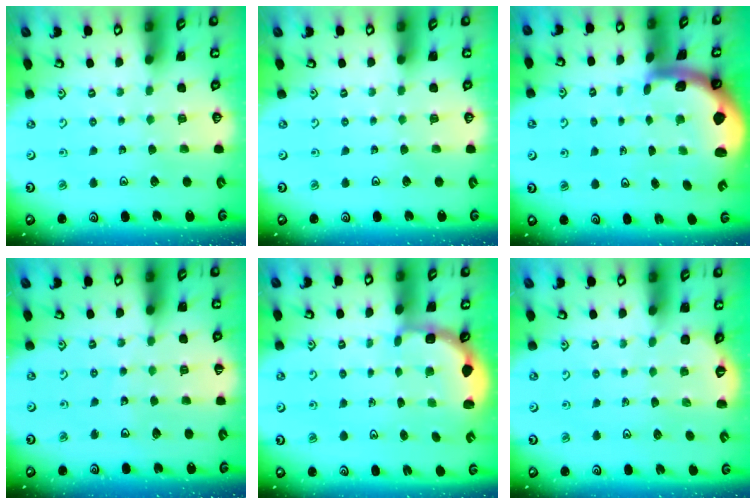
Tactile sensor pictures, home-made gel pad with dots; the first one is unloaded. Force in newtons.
{"total": 0.0}
{"total": 2.6, "press": 2.6, "slide": 0.6}
{"total": 6.3, "press": 6.0, "slide": 2.0}
{"total": 2.7, "press": 2.4, "slide": 1.4}
{"total": 2.8, "press": 2.2, "slide": 1.8}